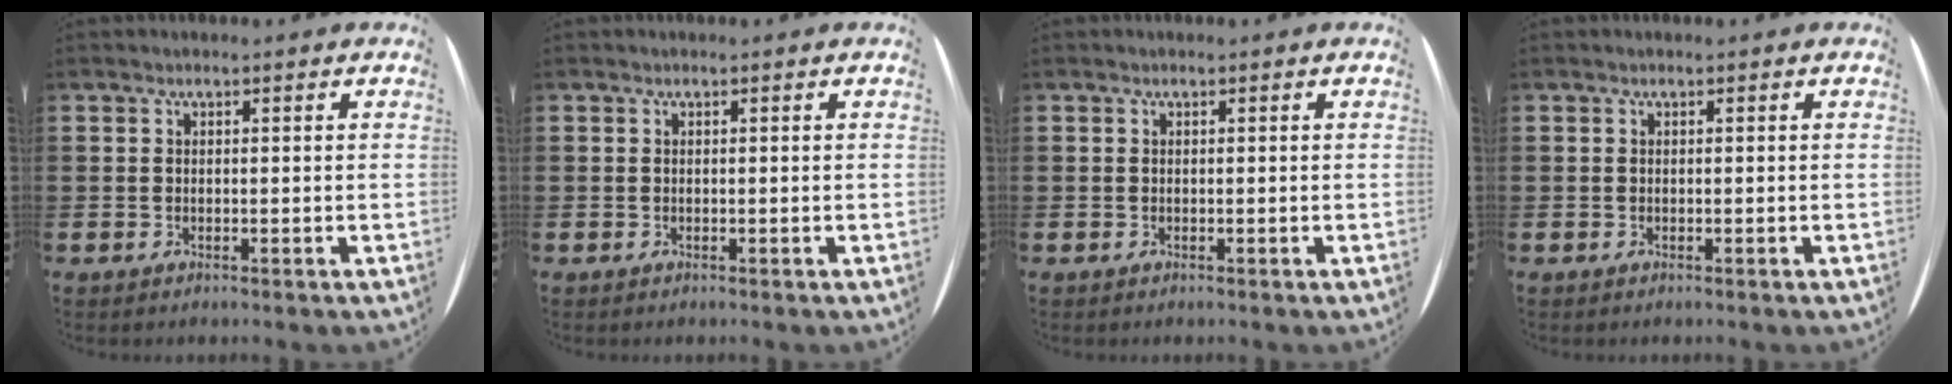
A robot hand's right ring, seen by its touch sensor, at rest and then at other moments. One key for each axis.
{"total": 0.0}
{"total": 0.0}
{"total": 0.0}